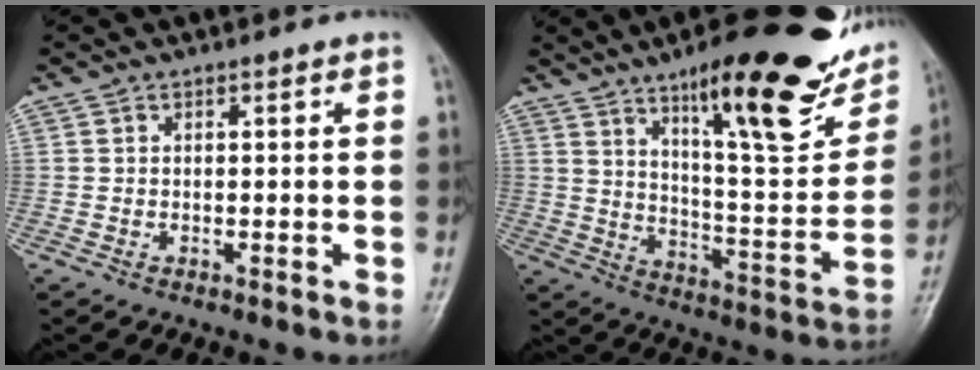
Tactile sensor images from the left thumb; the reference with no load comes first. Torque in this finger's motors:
{"motor_torque": [0.31, 0.20, 1.50, -1.27, 0.11]}